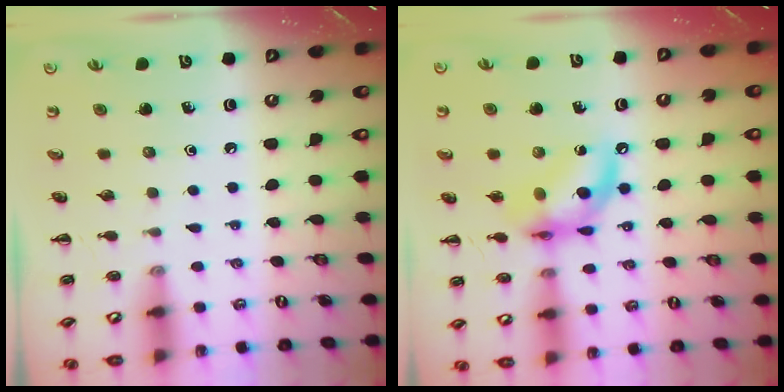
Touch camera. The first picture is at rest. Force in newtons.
{"total": 12.8, "press": 12.4, "slide": 3.1}